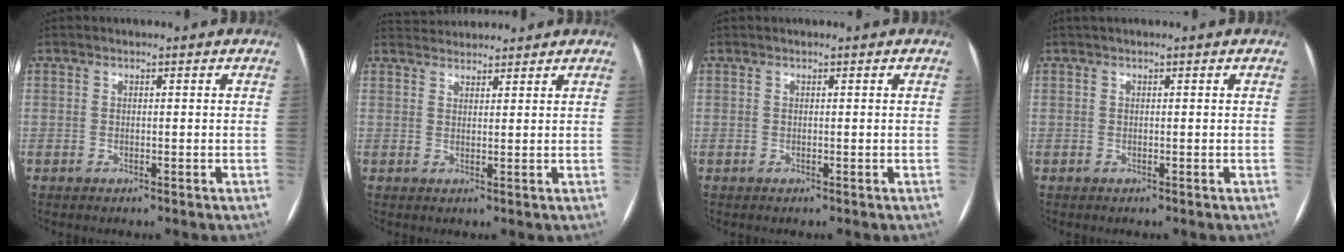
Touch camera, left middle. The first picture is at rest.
{"total": 4.6, "force": [4.5, 1.1, 0.4], "torque": [-0.008, 0.033, 0.073]}
{"total": 0.0}
{"total": 0.9, "force": [0.7, 0.1, 0.6], "torque": [-0.009, 0.023, 0.013]}